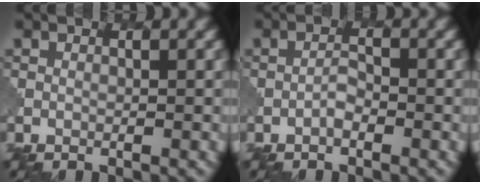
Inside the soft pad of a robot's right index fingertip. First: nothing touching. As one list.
[{"total": 0.7, "force": [-0.5, 0.2, 0.5], "torque": [-0.011, 0.003, -0.010]}]